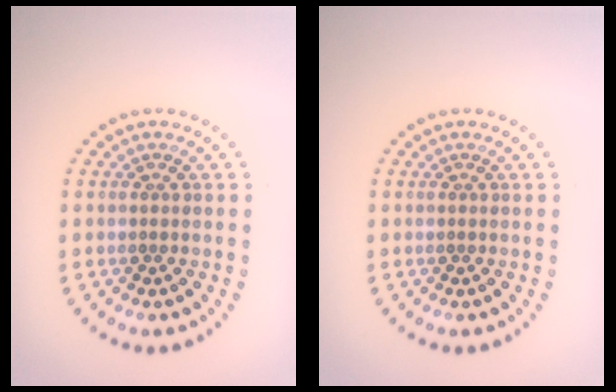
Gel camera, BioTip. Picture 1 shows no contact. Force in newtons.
{"total": 0.0}